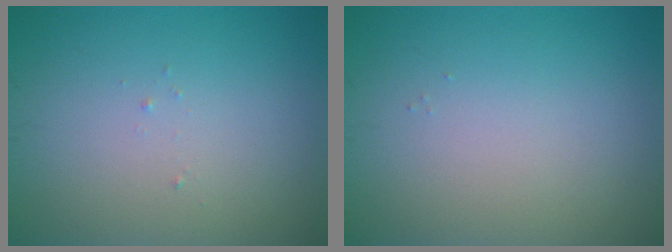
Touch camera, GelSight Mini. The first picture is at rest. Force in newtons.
{"total": 0.0}